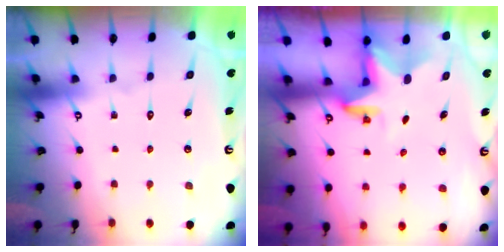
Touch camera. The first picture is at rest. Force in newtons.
{"total": 2.8, "press": 2.8, "slide": 0.2}